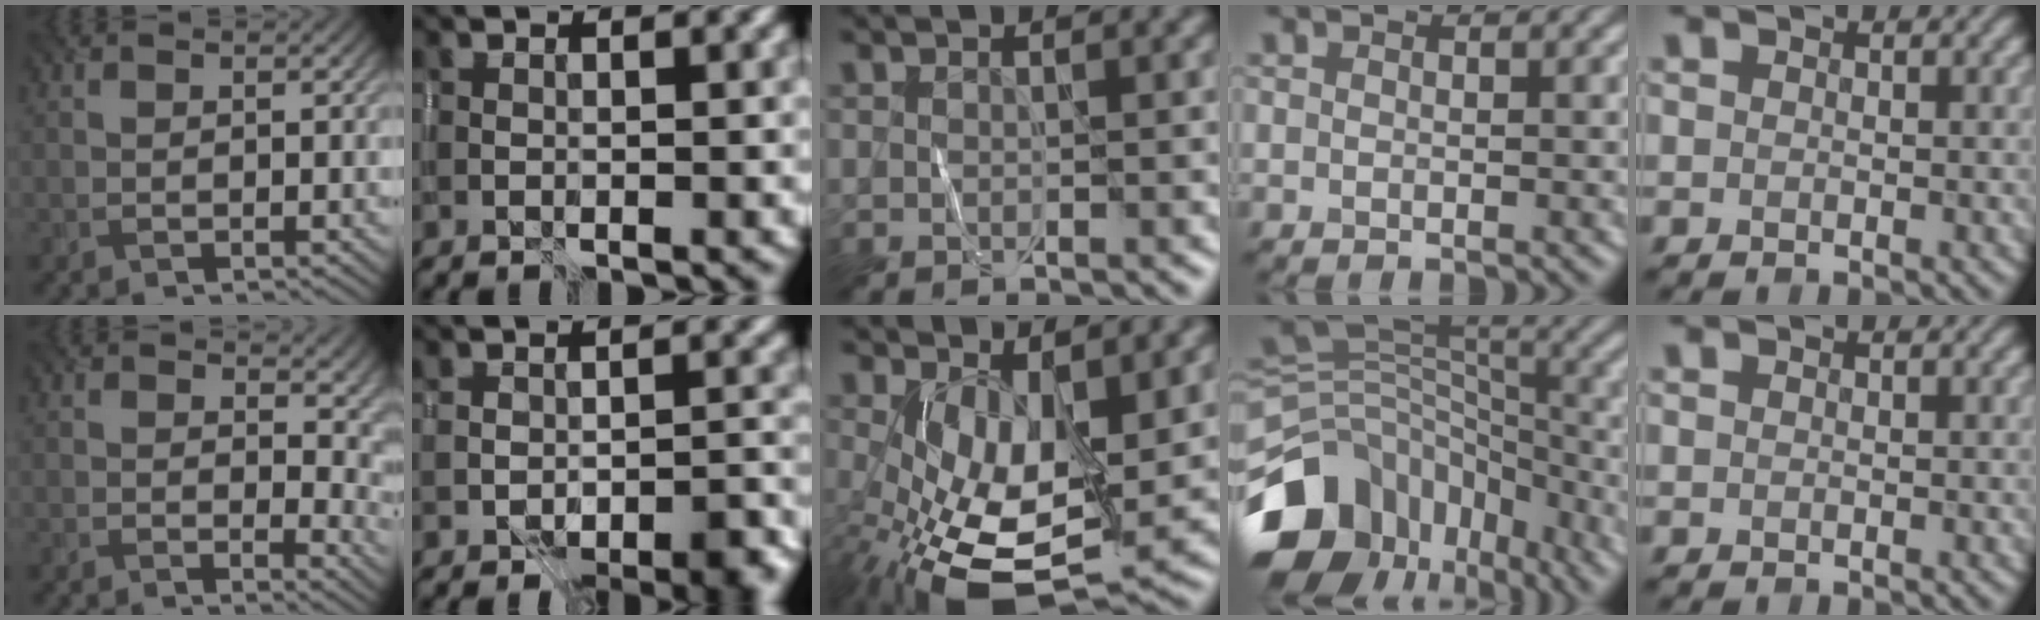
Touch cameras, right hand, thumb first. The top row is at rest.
{"thumb": {"total": 8.9, "force": [2.7, 5.3, 6.5], "torque": [-0.070, -0.016, 0.062]}, "index": {"total": 4.1, "force": [-2.9, 1.6, 2.5], "torque": [-0.032, -0.001, -0.039]}, "middle": {"total": 9.1, "force": [-1.4, 4.4, 7.8], "torque": [-0.163, -0.023, -0.015]}, "ring": {"total": 12.4, "force": [-6.6, 8.9, 5.6], "torque": [-0.129, 0.010, -0.104]}}